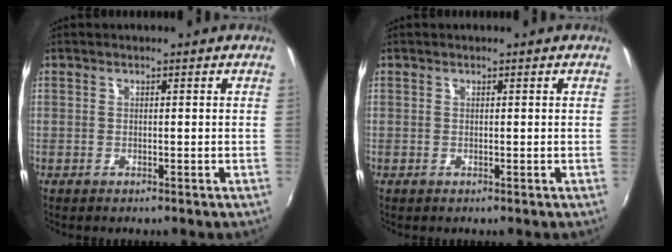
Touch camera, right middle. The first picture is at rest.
{"total": 0.0}